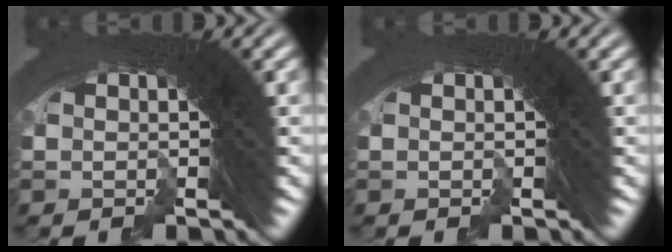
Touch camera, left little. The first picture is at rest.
{"total": 0.0}